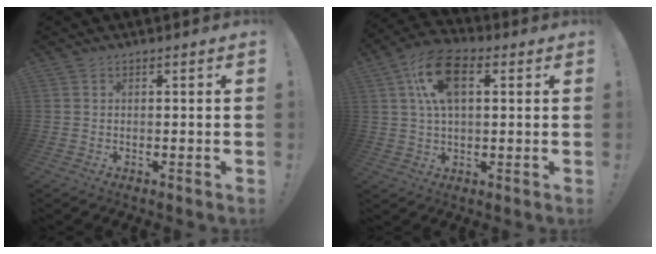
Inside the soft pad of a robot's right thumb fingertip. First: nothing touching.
{"total": 12.7, "force": [3.7, 6.8, 10.1], "torque": [-0.176, 0.005, 0.069]}